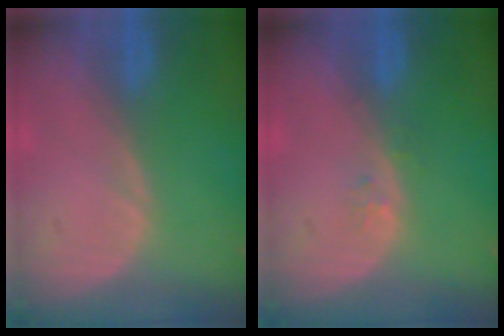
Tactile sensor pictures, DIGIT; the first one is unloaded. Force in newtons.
{"total": 0.9, "press": 0.9, "slide": 0.2}